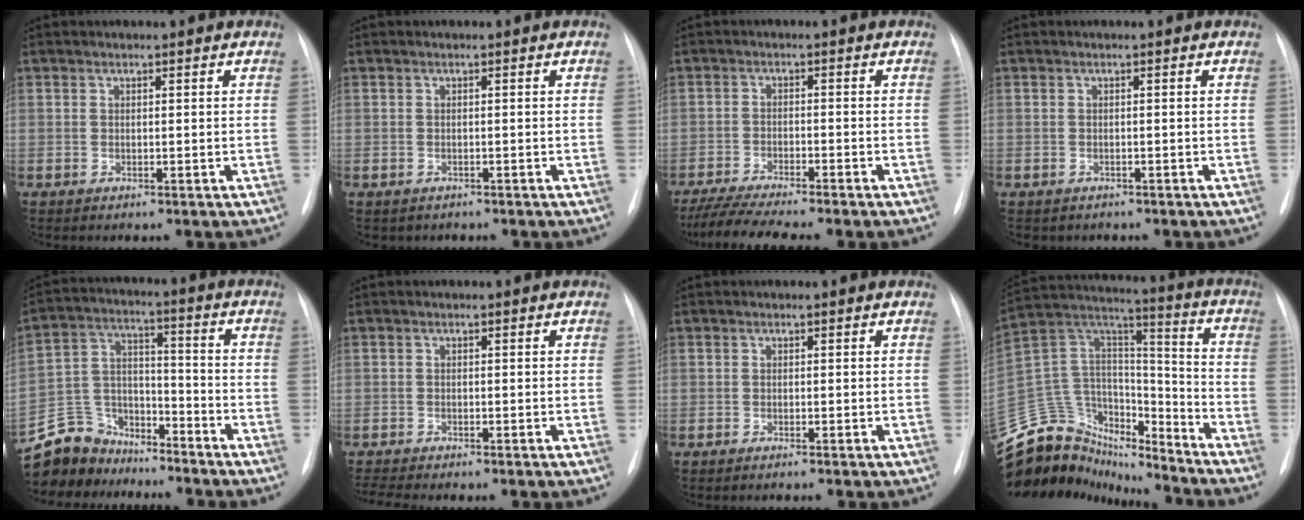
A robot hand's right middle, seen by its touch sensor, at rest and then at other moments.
{"total": 1.5, "force": [-1.2, 0.9, 0.1], "torque": [-0.011, -0.001, -0.013]}
{"total": 8.7, "force": [-7.5, -0.5, 4.3], "torque": [-0.075, -0.024, -0.122]}
{"total": 1.6, "force": [-1.4, 0.9, 0.1], "torque": [-0.012, -0.002, -0.016]}
{"total": 12.2, "force": [-10.8, 5.4, 1.0], "torque": [-0.034, 0.042, -0.199]}
{"total": 2.8, "force": [-2.6, -0.5, 0.9], "torque": [-0.024, -0.012, -0.043]}
{"total": 0.5, "force": [-0.4, -0.2, 0.3], "torque": [-0.009, -0.003, -0.007]}
{"total": 24.1, "force": [-21.9, 7.8, 6.3], "torque": [-0.163, 0.046, -0.362]}